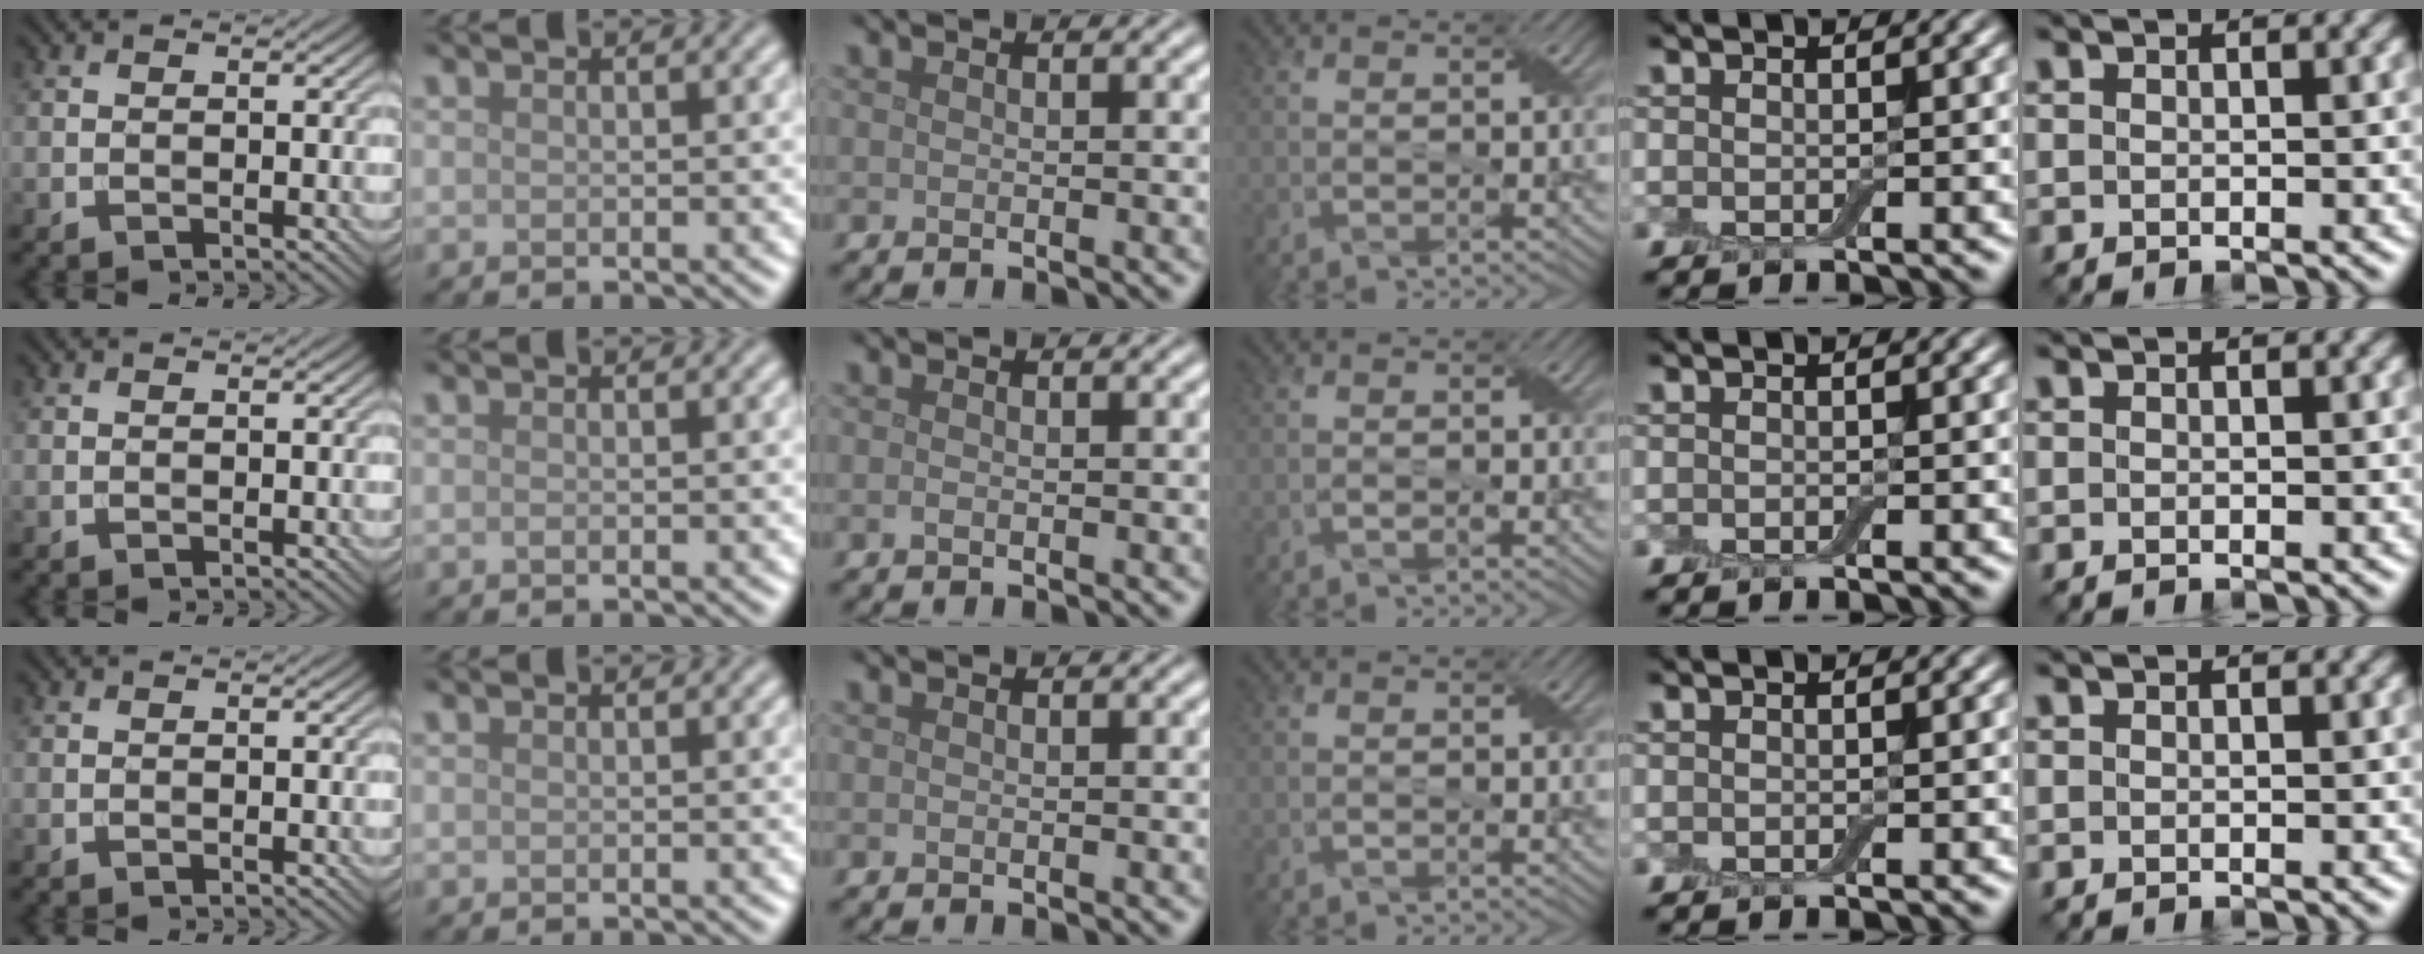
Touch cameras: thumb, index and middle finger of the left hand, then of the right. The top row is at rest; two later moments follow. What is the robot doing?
{"motion": "fold", "object": "cloth"}